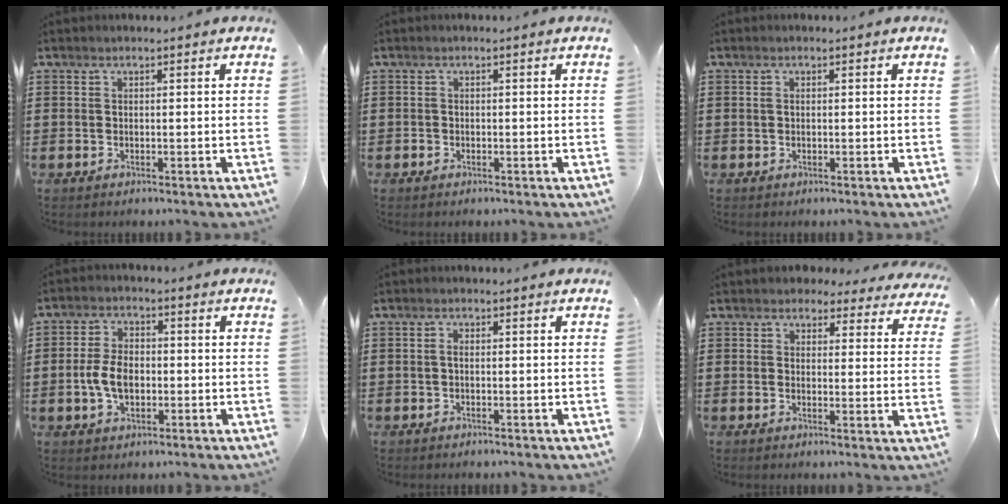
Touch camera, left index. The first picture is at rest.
{"total": 0.7, "force": [-0.4, 0.5, 0.1], "torque": [-0.006, 0.001, -0.009]}
{"total": 0.6, "force": [0.1, 0.3, 0.5], "torque": [-0.012, 0.001, 0.001]}
{"total": 5.8, "force": [-1.0, 3.5, 4.5], "torque": [-0.109, 0.000, -0.026]}
{"total": 1.0, "force": [-0.2, 0.4, 0.9], "torque": [-0.026, -0.003, -0.006]}
{"total": 3.5, "force": [3.3, 1.0, 0.5], "torque": [-0.022, -0.005, 0.061]}